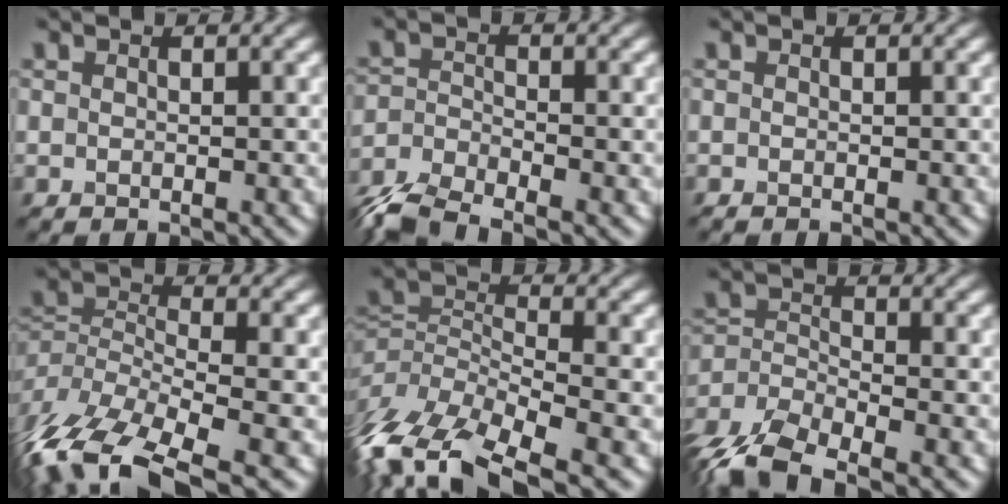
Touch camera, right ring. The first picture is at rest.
{"total": 5.6, "force": [-4.6, 1.8, 2.7], "torque": [-0.058, -0.009, -0.098]}
{"total": 0.0}
{"total": 12.1, "force": [-8.1, 4.8, 7.6], "torque": [-0.167, -0.012, -0.144]}
{"total": 11.8, "force": [-7.0, 5.3, 7.9], "torque": [-0.179, -0.005, -0.129]}
{"total": 7.5, "force": [-5.3, 3.1, 4.2], "torque": [-0.089, -0.007, -0.112]}